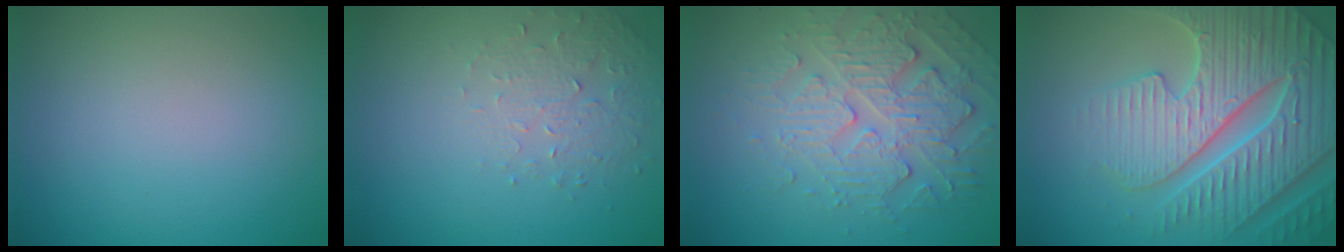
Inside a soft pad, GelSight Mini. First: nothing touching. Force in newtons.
{"total": 1.6, "press": 1.1, "slide": 1.2}
{"total": 4.7, "press": 4.1, "slide": 2.3}
{"total": 7.6, "press": 7.4, "slide": 1.7}